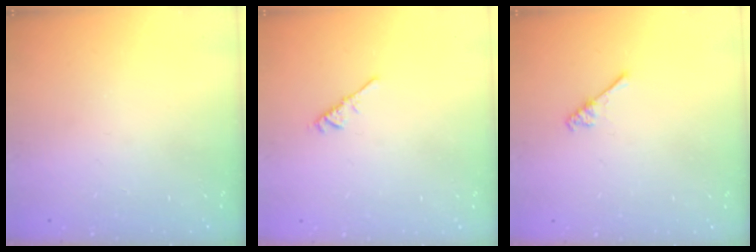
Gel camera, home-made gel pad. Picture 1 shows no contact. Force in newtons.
{"total": 3.1, "press": 3.0, "slide": 0.7}
{"total": 2.6, "press": 2.6, "slide": 0.3}